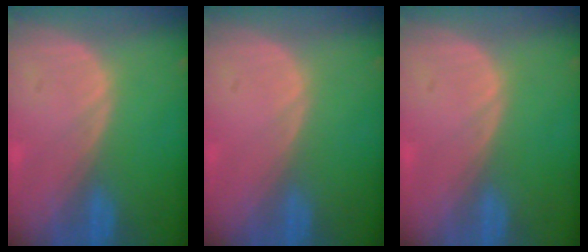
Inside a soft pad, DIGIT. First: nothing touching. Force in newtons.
{"total": 0.0}
{"total": 0.0}